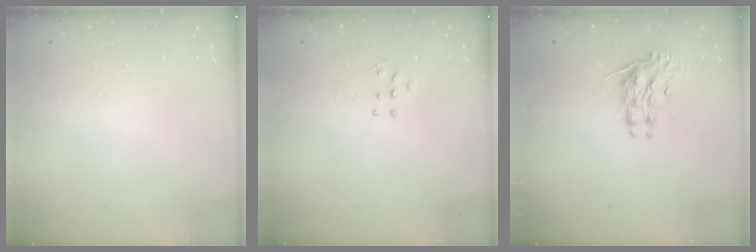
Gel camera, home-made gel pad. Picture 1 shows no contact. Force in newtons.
{"total": 5.0, "press": 4.9, "slide": 0.5}
{"total": 8.9, "press": 8.9, "slide": 0.3}